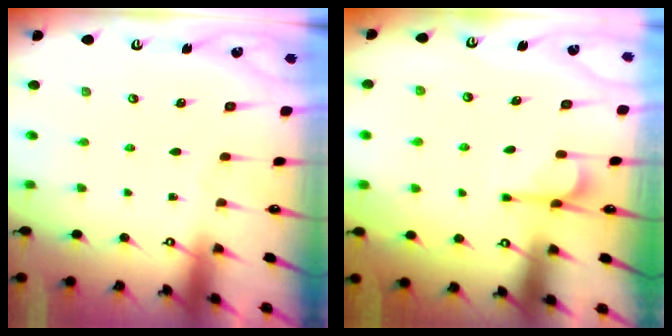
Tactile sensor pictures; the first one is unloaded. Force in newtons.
{"total": 4.3, "press": 4.2, "slide": 0.6}